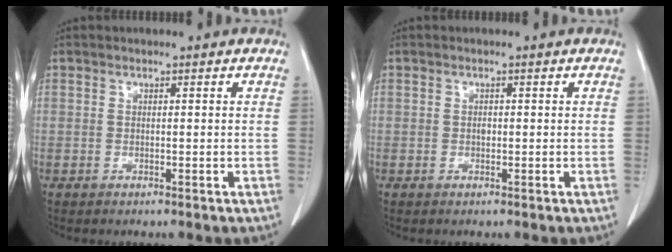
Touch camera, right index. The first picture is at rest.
{"total": 1.1, "force": [-0.1, 0.4, 1.0], "torque": [-0.020, 0.001, -0.003]}